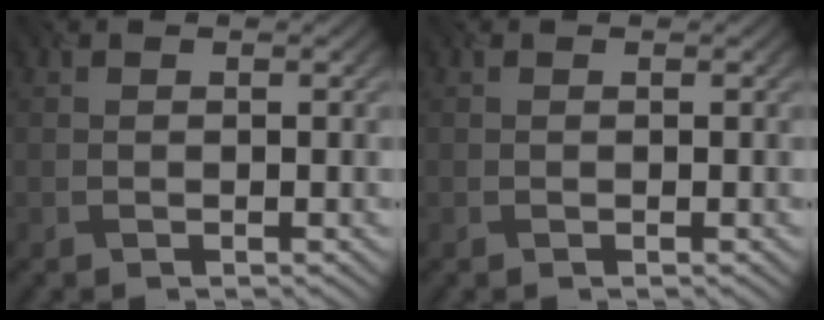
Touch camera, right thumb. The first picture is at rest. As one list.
[{"total": 0.0}]